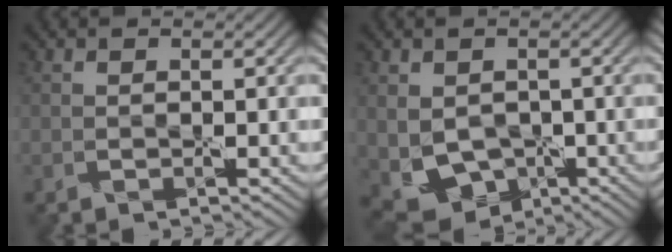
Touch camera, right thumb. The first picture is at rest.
{"total": 6.8, "force": [-0.9, 5.4, 4.0], "torque": [-0.102, -0.034, -0.009]}